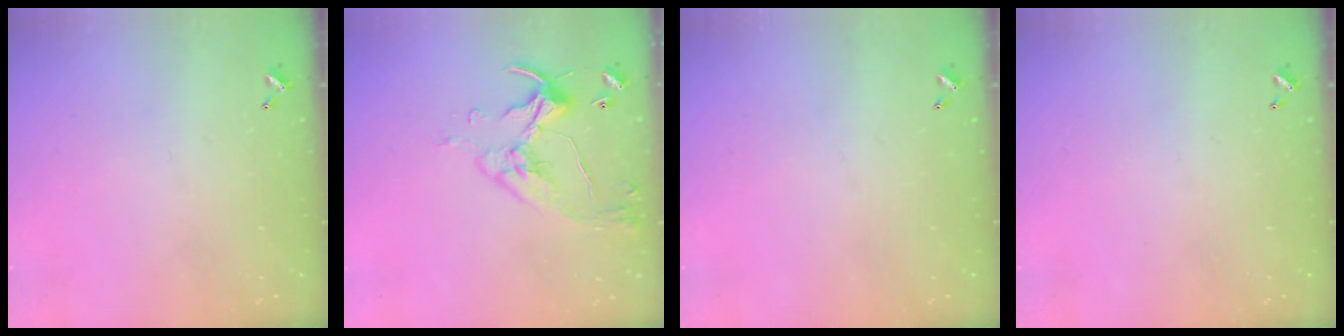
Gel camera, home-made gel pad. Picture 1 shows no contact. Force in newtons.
{"total": 7.0, "press": 6.9, "slide": 0.8}
{"total": 0.0}
{"total": 0.0}